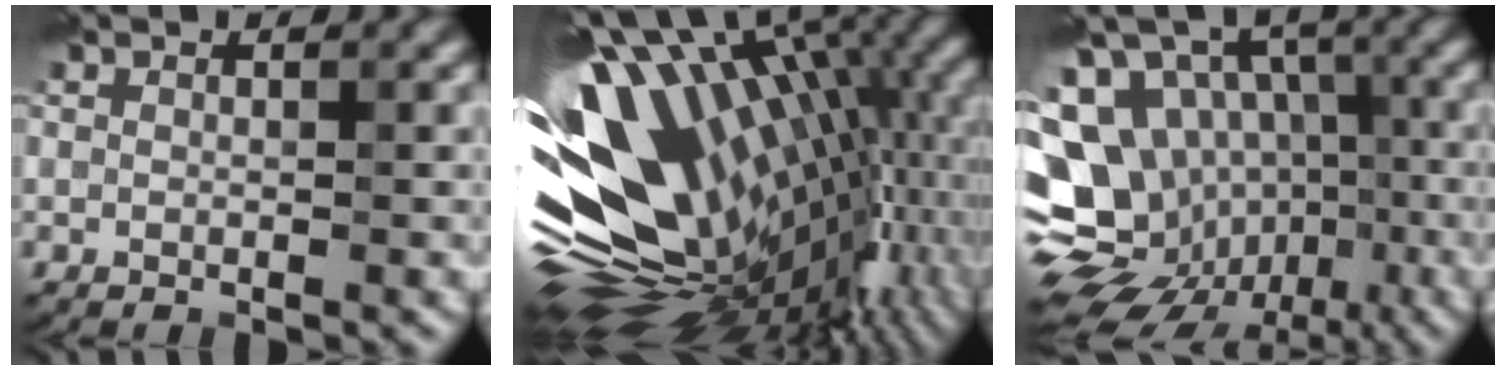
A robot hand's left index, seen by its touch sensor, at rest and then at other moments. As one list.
[{"total": 18.0, "force": [0.8, 9.1, 15.5], "torque": [-0.285, -0.019, 0.019]}, {"total": 16.7, "force": [-4.9, 13.8, 8.0], "torque": [-0.161, -0.004, -0.073]}]